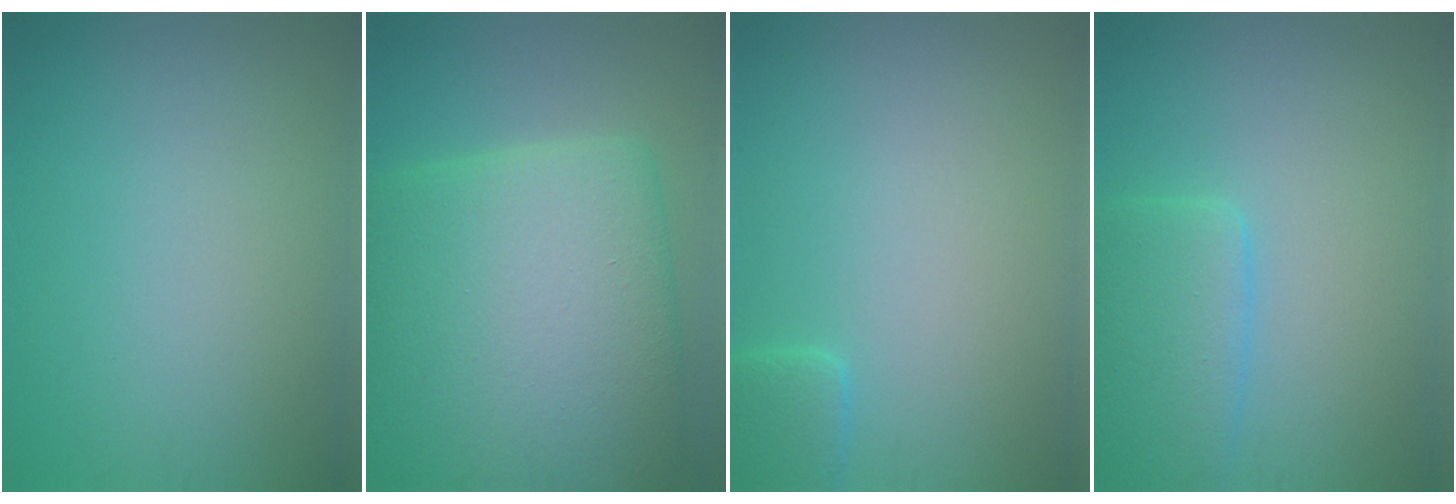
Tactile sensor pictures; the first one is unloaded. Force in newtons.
{"total": 15.1, "press": 15.0, "slide": 1.1}
{"total": 2.0, "press": 2.0, "slide": 0.3}
{"total": 4.4, "press": 4.4, "slide": 0.2}